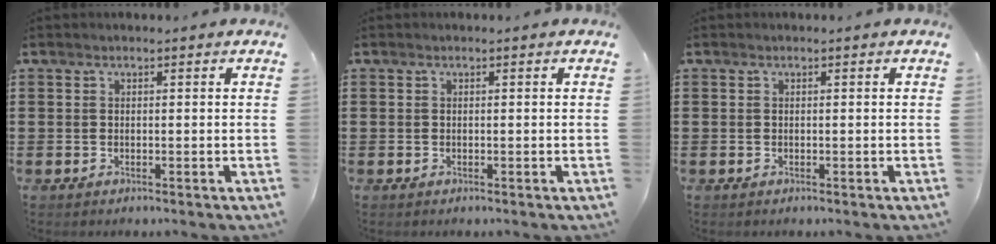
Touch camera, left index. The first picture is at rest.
{"total": 0.0}
{"total": 0.0}